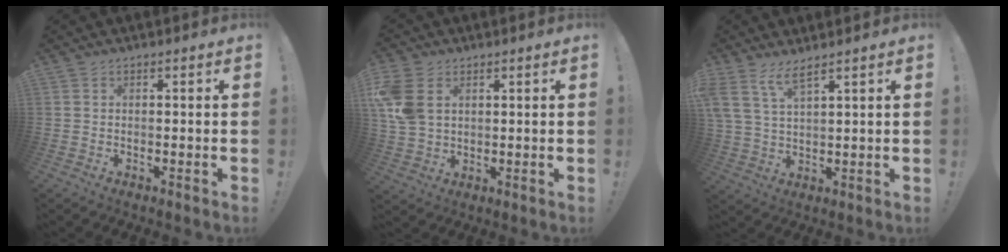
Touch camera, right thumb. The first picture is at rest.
{"total": 10.7, "force": [3.5, 7.5, 6.8], "torque": [-0.143, -0.003, 0.070]}
{"total": 6.6, "force": [4.9, 1.7, 4.1], "torque": [-0.094, -0.015, 0.095]}